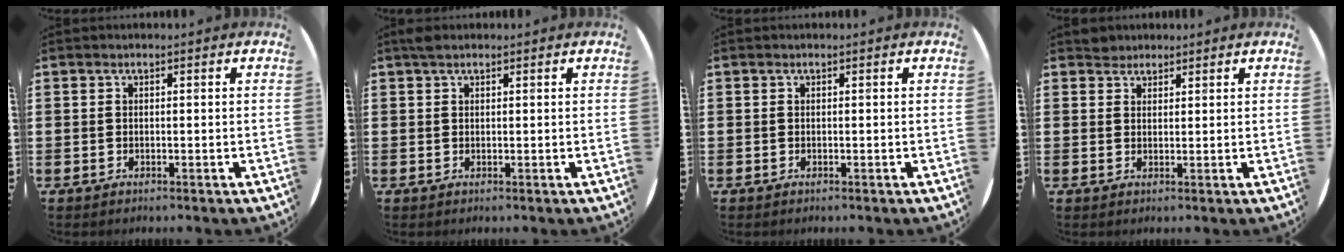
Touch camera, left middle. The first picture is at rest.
{"total": 1.1, "force": [0.9, 0.4, 0.5], "torque": [-0.011, 0.004, 0.016]}
{"total": 0.0}
{"total": 1.8, "force": [1.7, 0.6, -0.2], "torque": [0.008, -0.001, 0.032]}